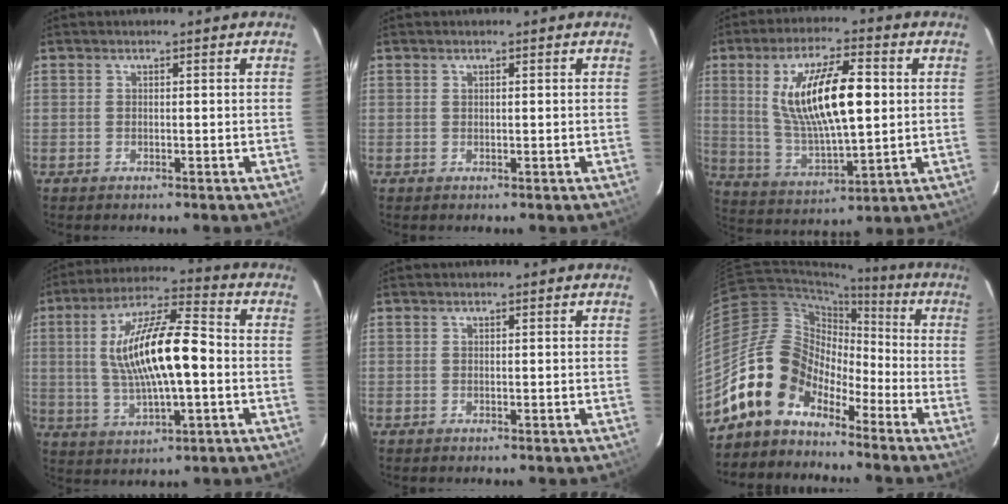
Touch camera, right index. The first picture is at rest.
{"total": 0.0}
{"total": 17.1, "force": [3.3, 5.5, 15.9], "torque": [-0.296, 0.004, 0.071]}
{"total": 16.5, "force": [-0.1, 4.7, 15.8], "torque": [-0.295, 0.014, 0.001]}
{"total": 0.0}
{"total": 12.3, "force": [-8.9, 7.7, 3.8], "torque": [-0.076, 0.036, -0.174]}